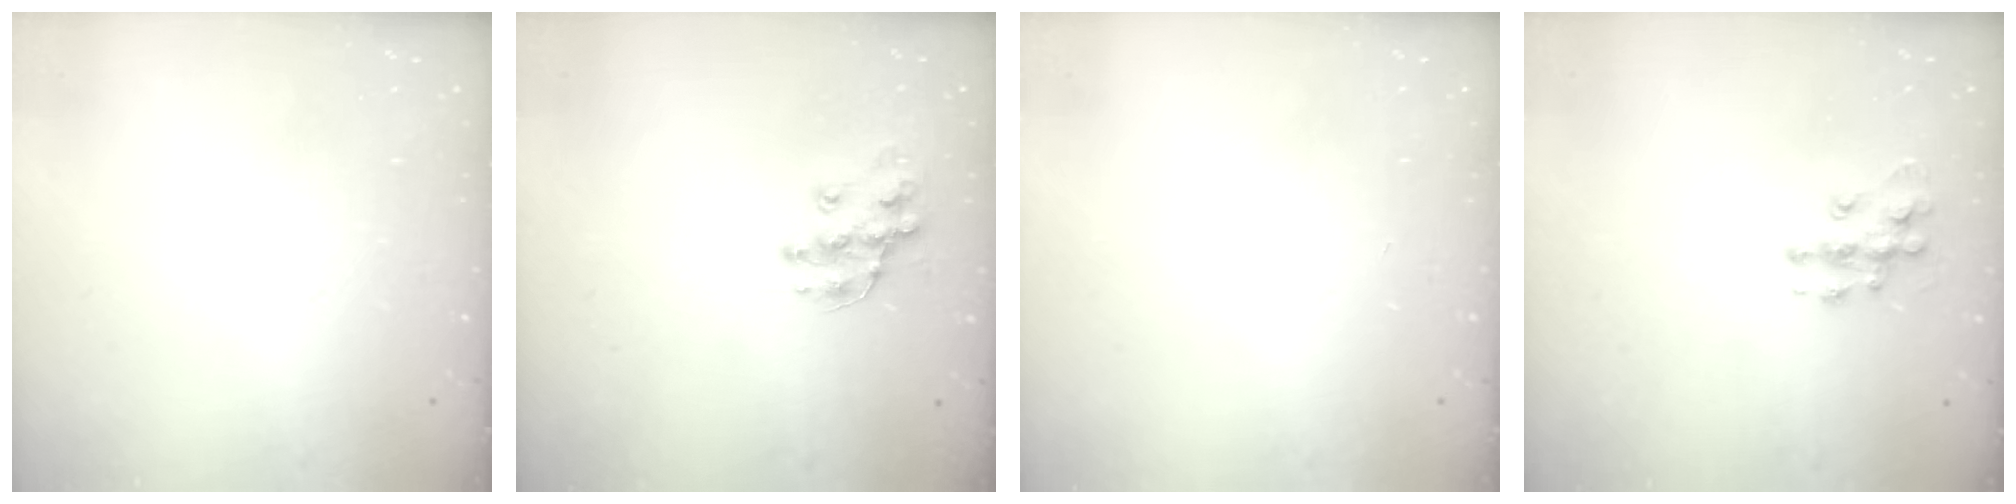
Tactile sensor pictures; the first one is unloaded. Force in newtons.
{"total": 10.7, "press": 10.7, "slide": 0.6}
{"total": 0.0}
{"total": 9.4, "press": 9.4, "slide": 0.5}